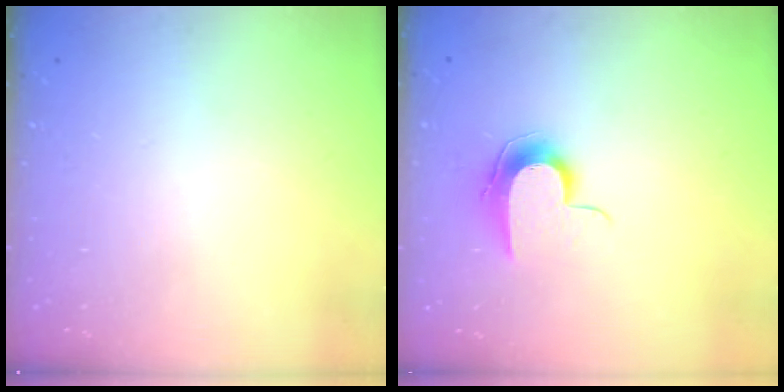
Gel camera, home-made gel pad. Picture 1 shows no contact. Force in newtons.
{"total": 8.9, "press": 8.9, "slide": 0.9}